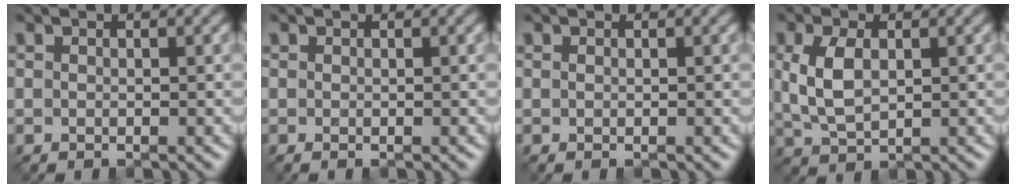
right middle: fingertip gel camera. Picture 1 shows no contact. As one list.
[{"total": 0.0}, {"total": 0.0}, {"total": 4.0, "force": [0.8, 2.3, 3.2], "torque": [-0.078, 0.007, 0.020]}]